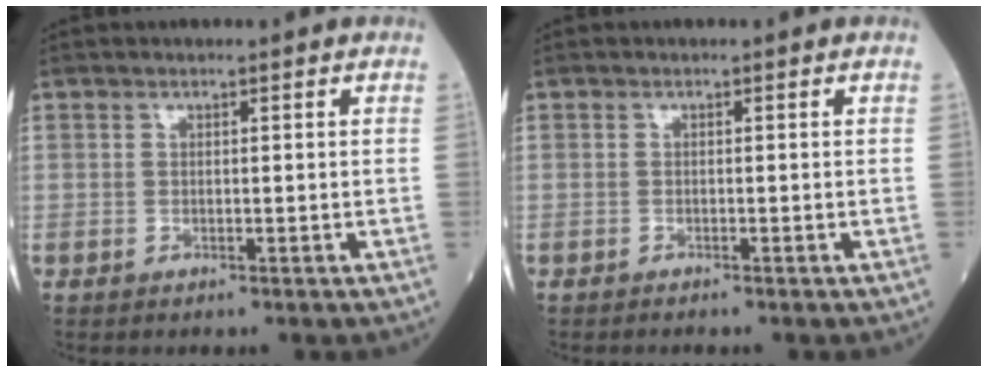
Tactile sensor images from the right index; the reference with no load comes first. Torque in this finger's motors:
{"motor_torque": [-0.02, -0.12, 0.05, 0.01]}